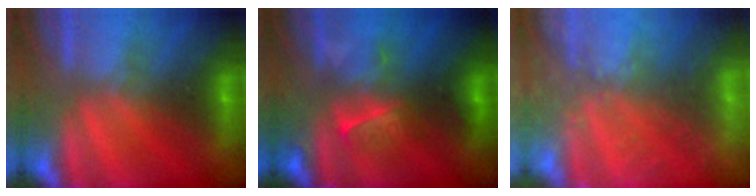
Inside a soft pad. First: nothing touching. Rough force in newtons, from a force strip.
{"total": 2.5}
{"total": 6.1}